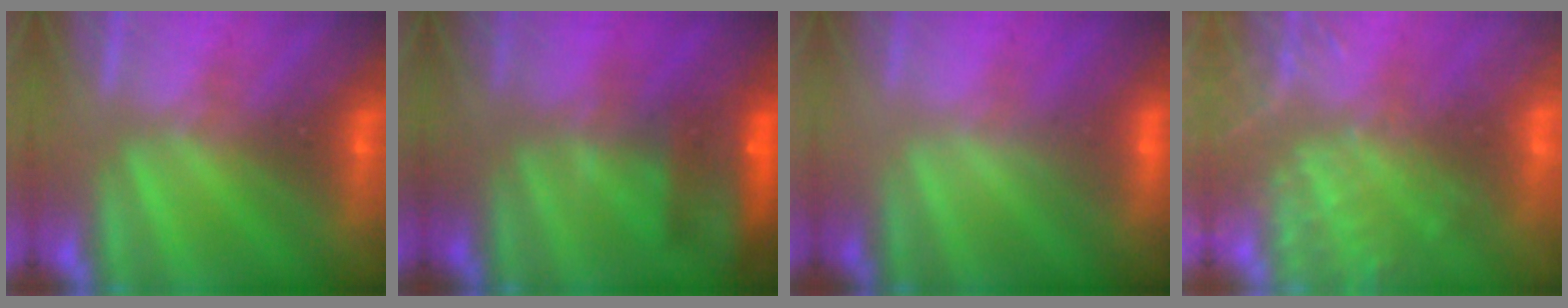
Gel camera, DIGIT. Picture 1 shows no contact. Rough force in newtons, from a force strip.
{"total": 10.5}
{"total": 2.2}
{"total": 8.2}